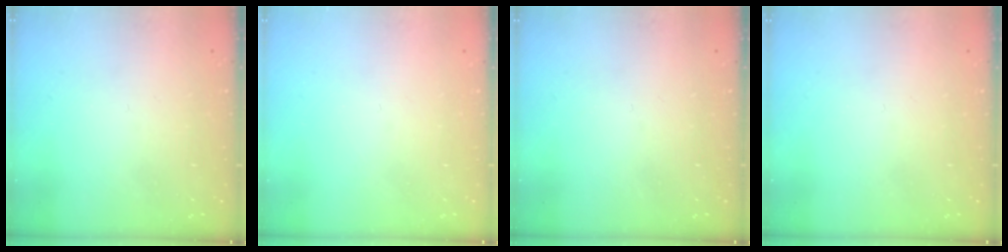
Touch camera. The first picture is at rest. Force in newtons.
{"total": 0.0}
{"total": 0.0}
{"total": 0.0}